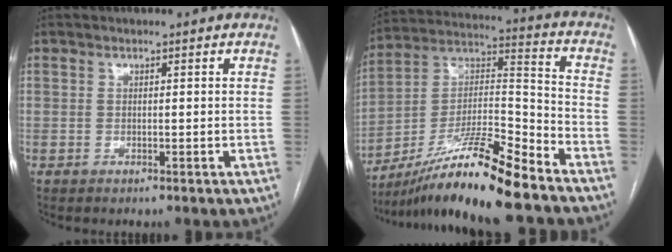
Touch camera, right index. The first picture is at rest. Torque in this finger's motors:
{"motor_torque": [1.11, -1.03, 0.88, 0.21]}